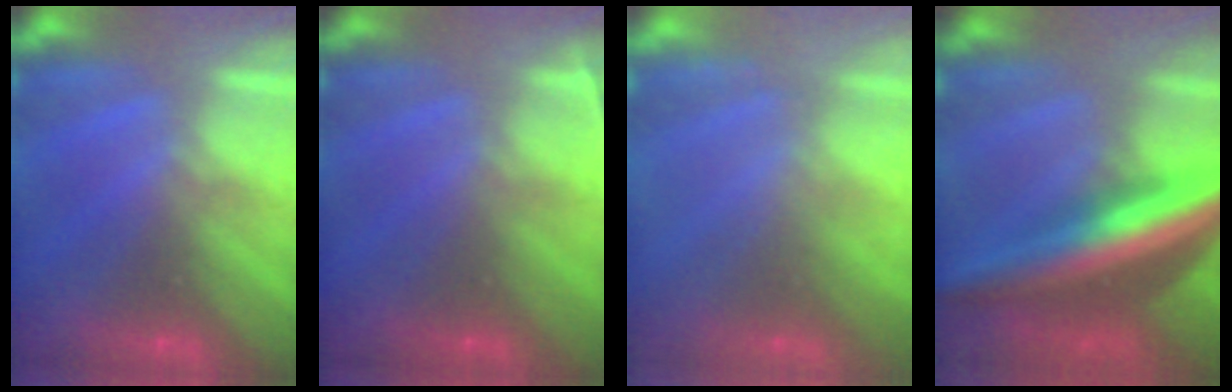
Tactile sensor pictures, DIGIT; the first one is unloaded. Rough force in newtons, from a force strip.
{"total": 2.3}
{"total": 2.2}
{"total": 5.6}